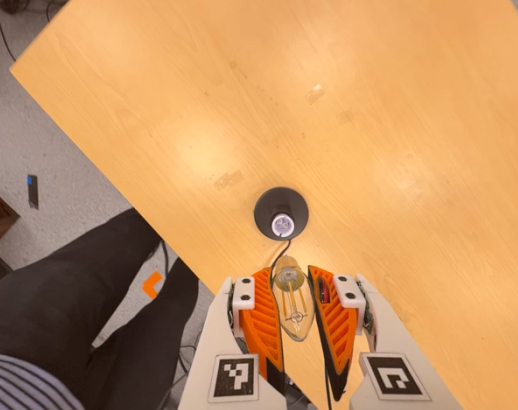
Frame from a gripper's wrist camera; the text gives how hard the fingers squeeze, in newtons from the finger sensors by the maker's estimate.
{"total": 23.6, "left": 26.0, "right": 21.3}